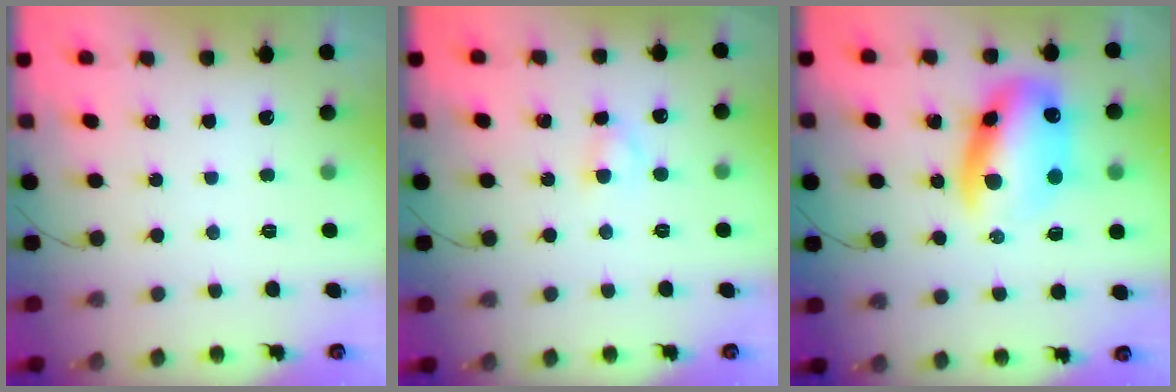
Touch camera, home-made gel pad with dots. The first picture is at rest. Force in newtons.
{"total": 2.6, "press": 2.3, "slide": 1.2}
{"total": 14.9, "press": 14.5, "slide": 3.7}